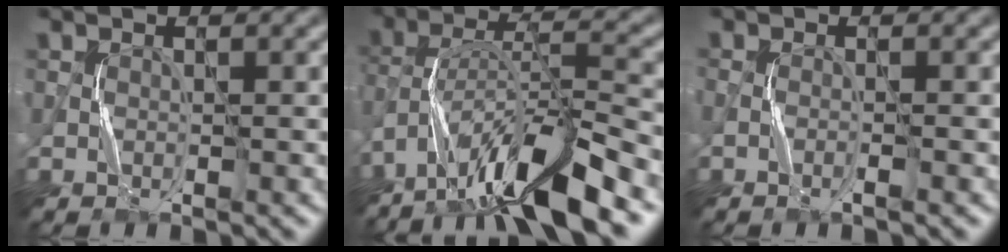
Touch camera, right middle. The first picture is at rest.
{"total": 11.6, "force": [-8.2, 2.0, 7.9], "torque": [-0.134, 0.022, -0.147]}
{"total": 1.0, "force": [-0.5, 0.2, 0.8], "torque": [-0.015, 0.001, -0.013]}